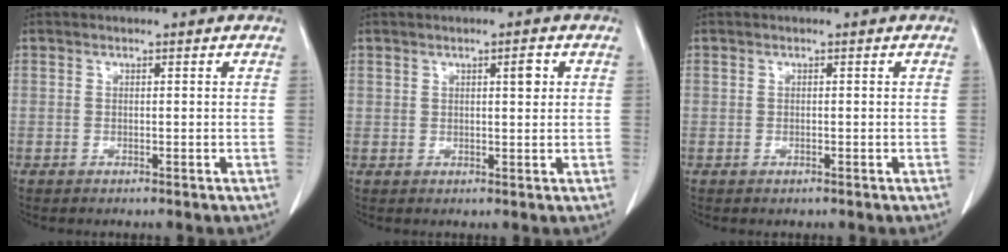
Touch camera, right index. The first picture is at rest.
{"total": 2.2, "force": [1.0, 0.8, 1.9], "torque": [-0.027, 0.002, 0.016]}
{"total": 0.0}